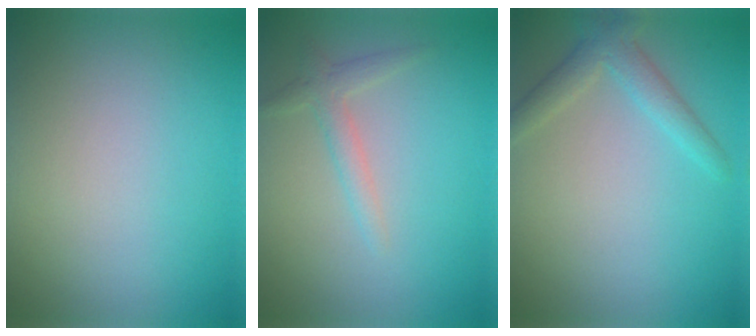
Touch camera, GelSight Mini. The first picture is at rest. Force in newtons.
{"total": 1.9, "press": 1.9, "slide": 0.1}
{"total": 2.6, "press": 2.6, "slide": 0.1}